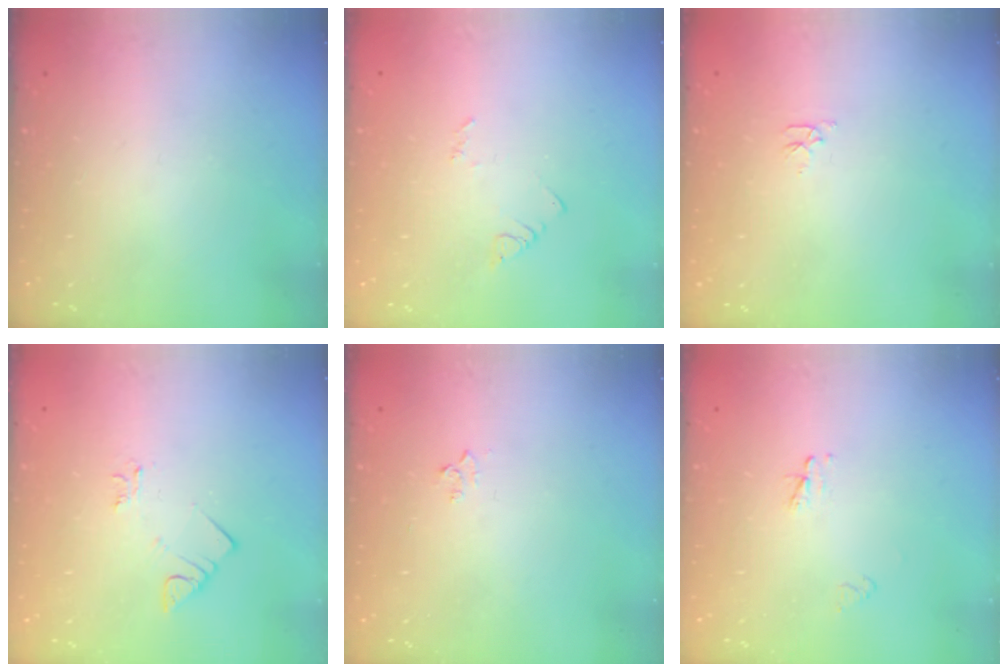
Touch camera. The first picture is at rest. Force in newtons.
{"total": 3.7, "press": 3.7, "slide": 0.3}
{"total": 3.1, "press": 3.1, "slide": 0.3}
{"total": 3.3, "press": 3.2, "slide": 0.4}
{"total": 2.9, "press": 2.8, "slide": 0.4}
{"total": 2.3, "press": 2.3, "slide": 0.3}